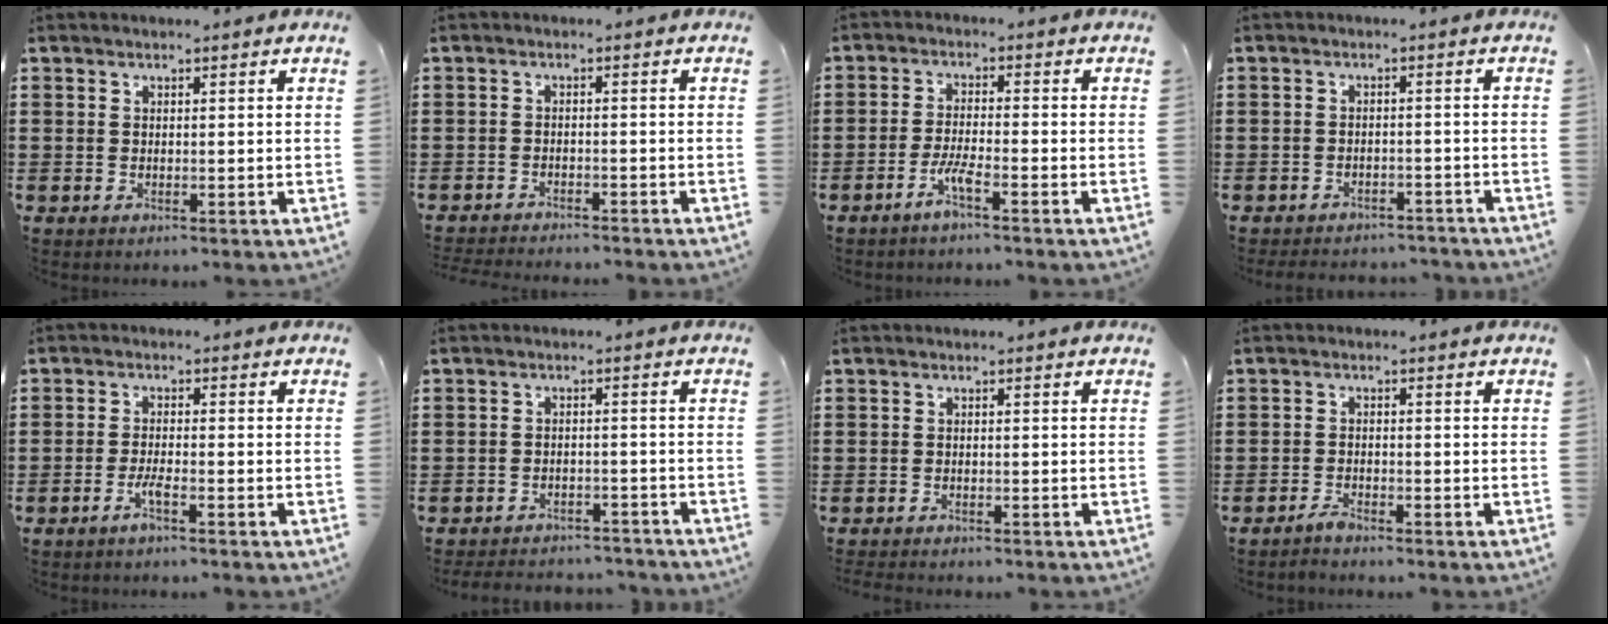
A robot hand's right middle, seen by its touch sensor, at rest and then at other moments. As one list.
[{"total": 2.3, "force": [-2.3, 0.1, 0.0], "torque": [-0.004, 0.002, -0.049]}, {"total": 3.7, "force": [-2.3, 0.2, 2.9], "torque": [-0.064, -0.001, -0.047]}, {"total": 2.8, "force": [-2.8, 0.5, -0.3], "torque": [-0.002, 0.002, -0.062]}, {"total": 2.5, "force": [-1.4, 0.2, 2.1], "torque": [-0.044, -0.001, -0.028]}, {"total": 3.4, "force": [-3.4, 0.6, -0.1], "torque": [-0.003, 0.001, -0.073]}, {"total": 1.2, "force": [-1.1, 0.2, 0.0], "torque": [-0.003, 0.003, -0.025]}, {"total": 1.8, "force": [-1.7, 0.1, 0.7], "torque": [-0.014, 0.002, -0.033]}]